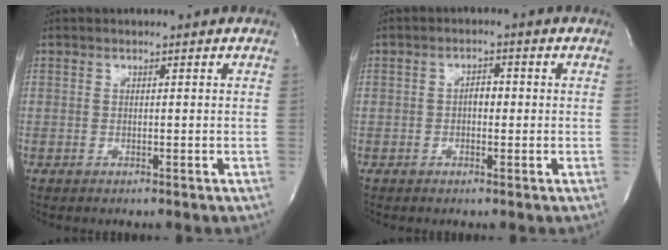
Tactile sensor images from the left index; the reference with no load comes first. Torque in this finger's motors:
{"motor_torque": [0.05, -0.02, 0.00, 0.00]}